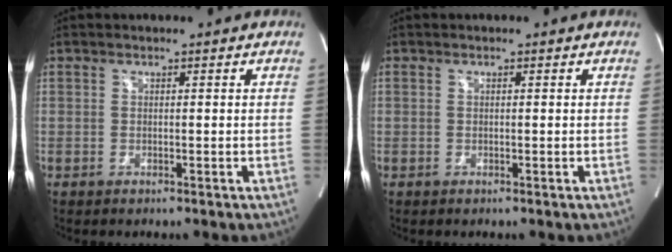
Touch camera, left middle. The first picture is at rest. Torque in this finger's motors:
{"motor_torque": [0.05, 0.04, 0.05, -0.01]}